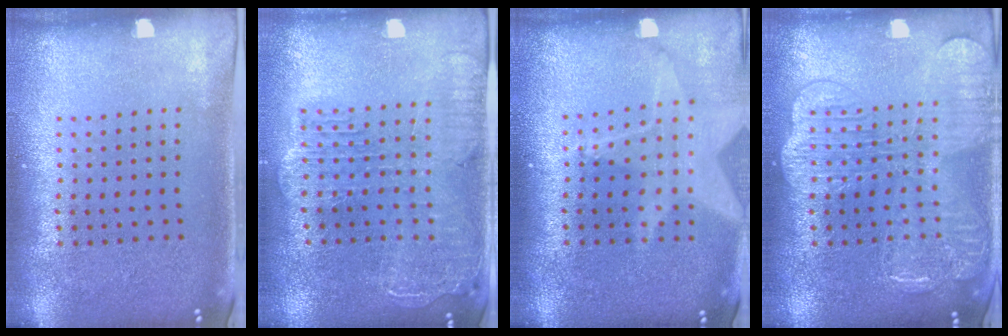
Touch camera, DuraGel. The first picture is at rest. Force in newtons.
{"total": 2.2, "press": 2.0, "slide": 1.0}
{"total": 1.8, "press": 1.5, "slide": 1.1}
{"total": 4.0, "press": 4.0, "slide": 0.5}